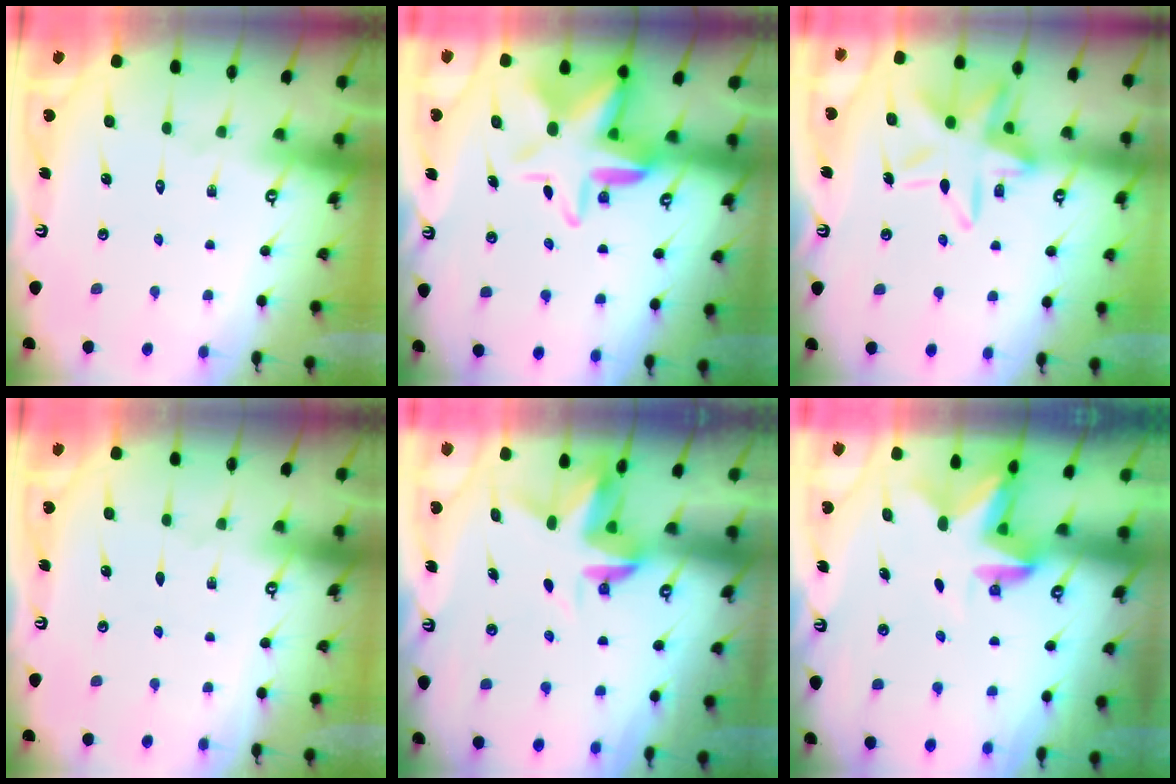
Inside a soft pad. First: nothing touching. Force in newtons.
{"total": 10.7, "press": 10.5, "slide": 2.1}
{"total": 15.5, "press": 15.5, "slide": 1.1}
{"total": 0.0}
{"total": 3.4, "press": 3.4, "slide": 0.5}
{"total": 2.7, "press": 2.7, "slide": 0.5}